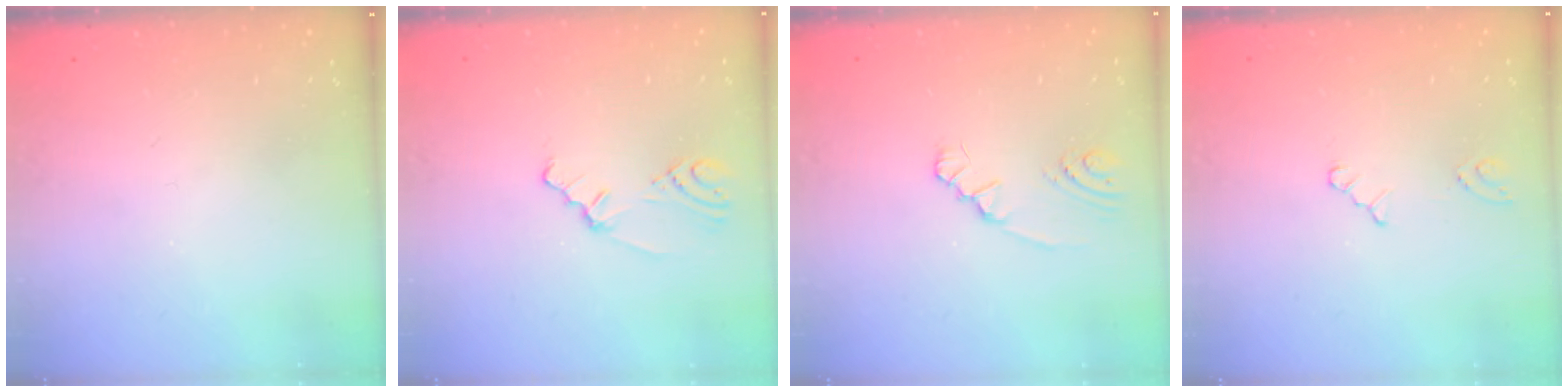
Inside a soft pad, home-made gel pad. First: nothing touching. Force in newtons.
{"total": 1.8, "press": 1.7, "slide": 0.5}
{"total": 1.7, "press": 1.7, "slide": 0.3}
{"total": 2.8, "press": 2.8, "slide": 0.4}